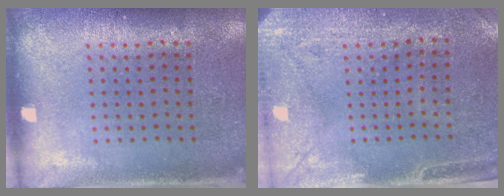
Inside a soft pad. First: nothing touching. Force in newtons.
{"total": 3.0, "press": 2.4, "slide": 1.8}